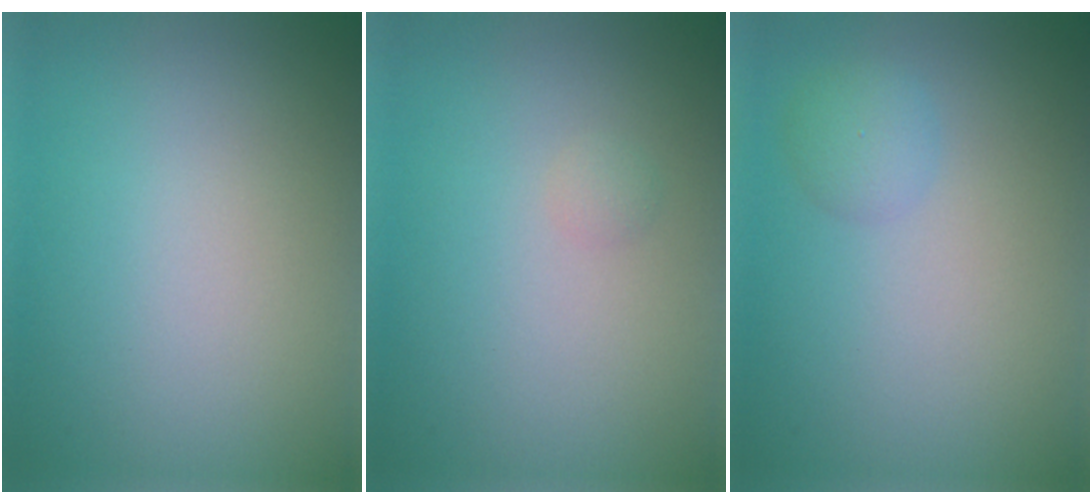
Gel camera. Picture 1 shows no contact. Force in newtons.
{"total": 0.6, "press": 0.6, "slide": 0.1}
{"total": 1.8, "press": 1.8, "slide": 0.0}